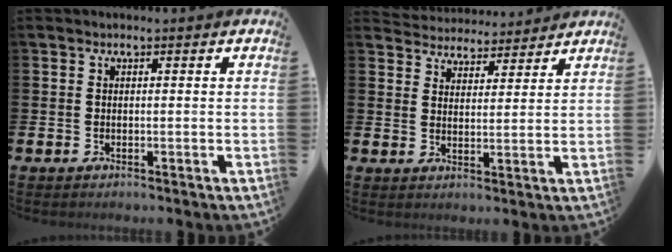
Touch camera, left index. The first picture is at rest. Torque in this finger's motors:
{"motor_torque": [-0.21, -0.66, -0.33, -0.02]}